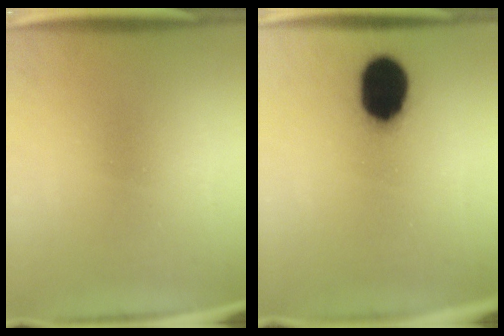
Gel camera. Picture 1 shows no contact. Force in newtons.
{"total": 15.6}